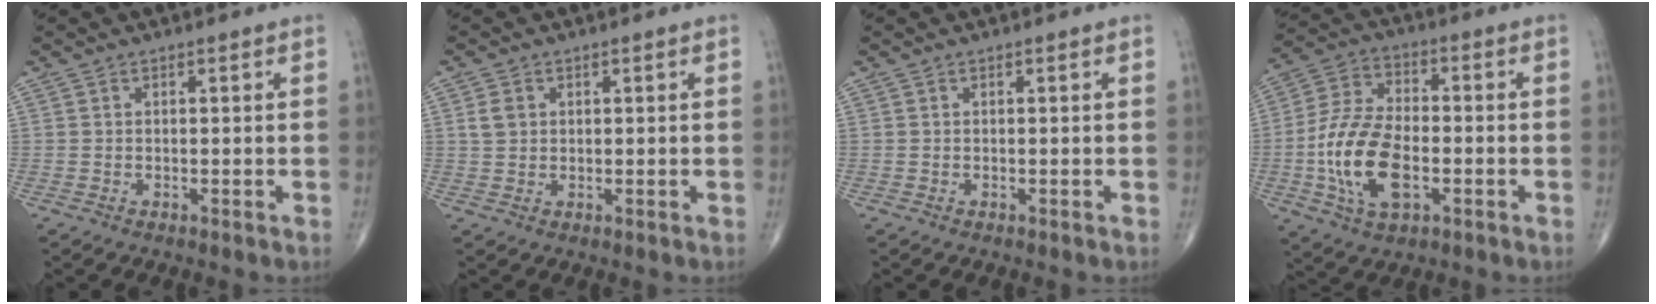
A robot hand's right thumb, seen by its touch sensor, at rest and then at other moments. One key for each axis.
{"total": 2.6, "fx": 0.7, "fy": 2.0, "fz": 1.4, "tx": -0.023, "ty": 0.002, "tz": 0.018}
{"total": 0.0}
{"total": 15.5, "fx": -3.5, "fy": 8.4, "fz": 12.6, "tx": -0.250, "ty": 0.018, "tz": -0.065}